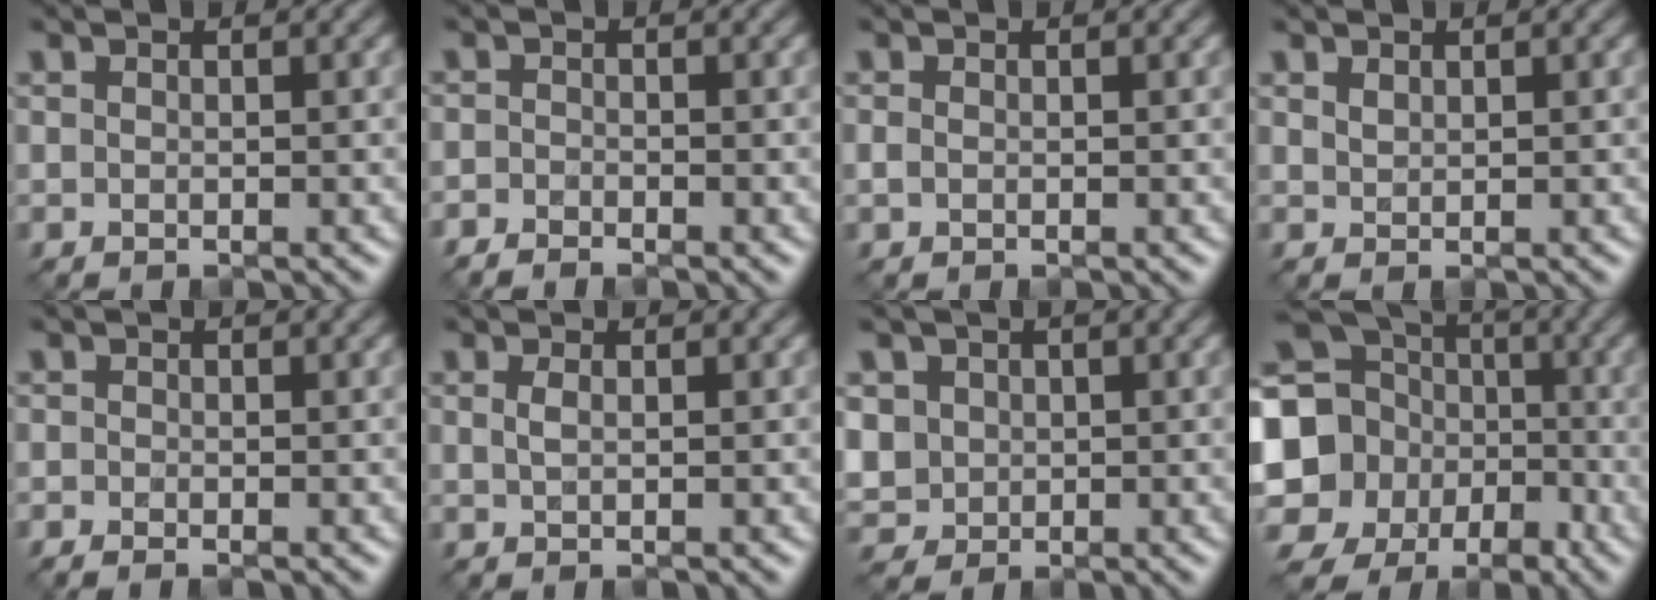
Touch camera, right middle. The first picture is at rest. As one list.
[{"total": 1.4, "force": [-1.3, 0.4, 0.4], "torque": [-0.006, -0.003, -0.032]}, {"total": 0.5, "force": [-0.1, 0.4, 0.4], "torque": [-0.009, -0.002, -0.002]}, {"total": 0.7, "force": [0.6, 0.3, 0.3], "torque": [-0.011, 0.000, 0.014]}, {"total": 0.8, "force": [-0.6, 0.2, 0.5], "torque": [-0.010, -0.005, -0.015]}, {"total": 0.9, "force": [0.2, 0.3, 0.9], "torque": [-0.016, 0.002, 0.002]}, {"total": 3.8, "force": [0.9, 3.5, 1.3], "torque": [-0.047, 0.012, 0.026]}, {"total": 17.8, "force": [-3.8, 16.2, 6.4], "torque": [-0.185, -0.017, -0.098]}]